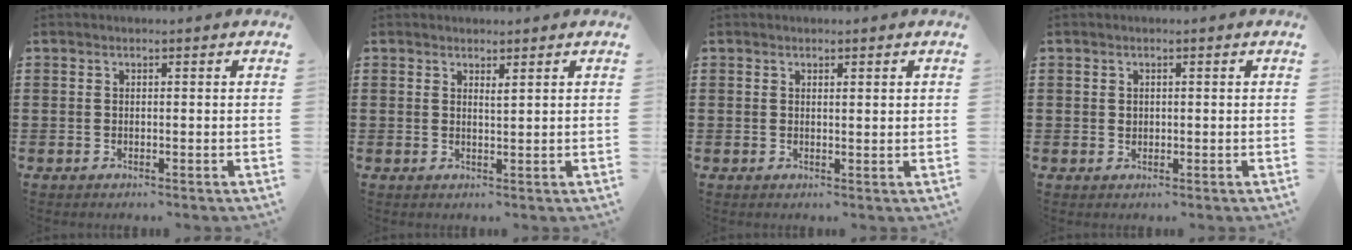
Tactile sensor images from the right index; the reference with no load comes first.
{"total": 1.2, "force": [1.0, 0.1, 0.5], "torque": [-0.012, 0.001, 0.020]}
{"total": 0.7, "force": [0.5, 0.1, 0.4], "torque": [-0.009, 0.000, 0.010]}
{"total": 0.9, "force": [0.2, 0.7, 0.5], "torque": [-0.012, 0.004, 0.004]}